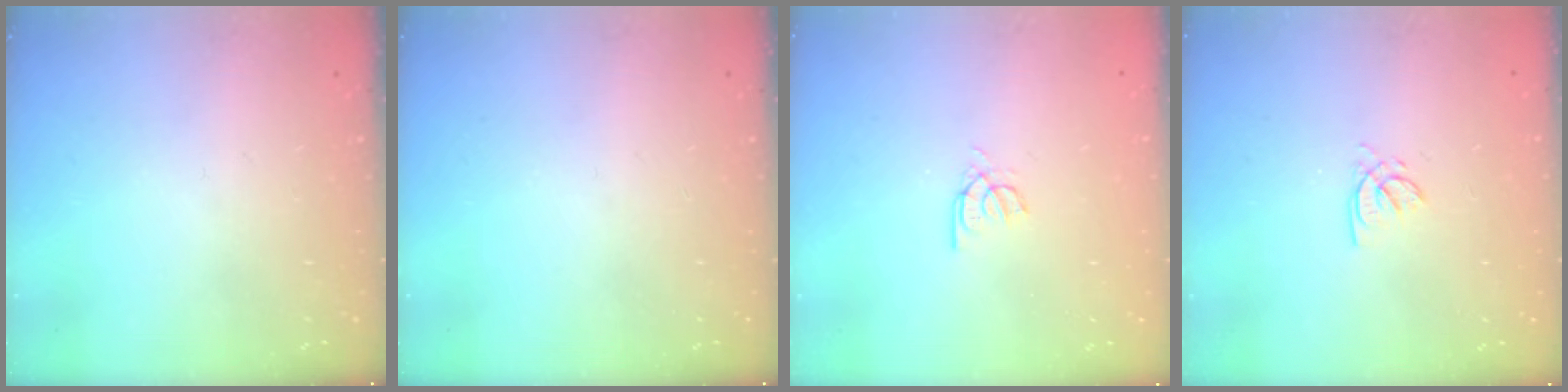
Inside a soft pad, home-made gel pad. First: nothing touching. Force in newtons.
{"total": 0.0}
{"total": 3.4, "press": 3.4, "slide": 0.1}
{"total": 2.0, "press": 2.0, "slide": 0.4}